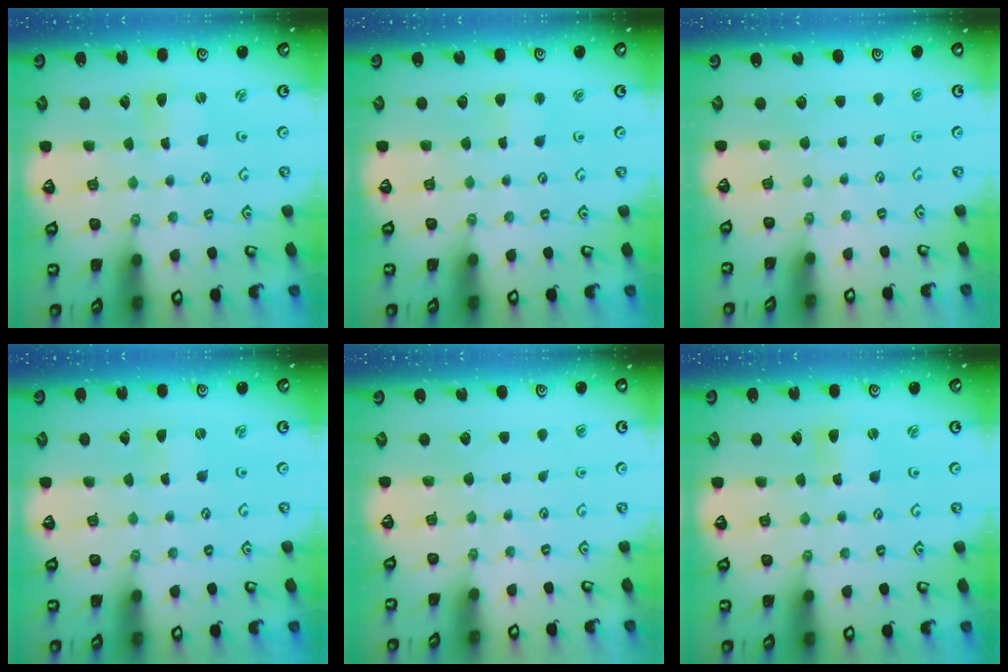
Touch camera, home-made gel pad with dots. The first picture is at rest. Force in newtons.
{"total": 2.1, "press": 2.1, "slide": 0.2}
{"total": 0.0}
{"total": 0.0}
{"total": 0.0}
{"total": 0.7, "press": 0.7, "slide": 0.1}